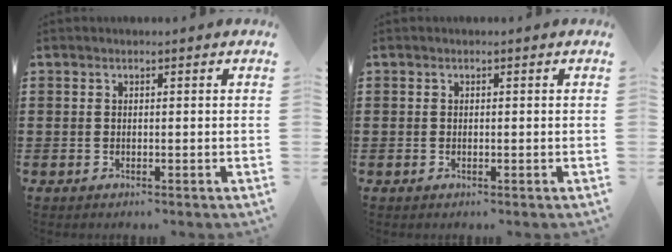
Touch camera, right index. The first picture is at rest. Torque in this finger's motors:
{"motor_torque": [0.90, 1.23, 0.01, 0.00]}